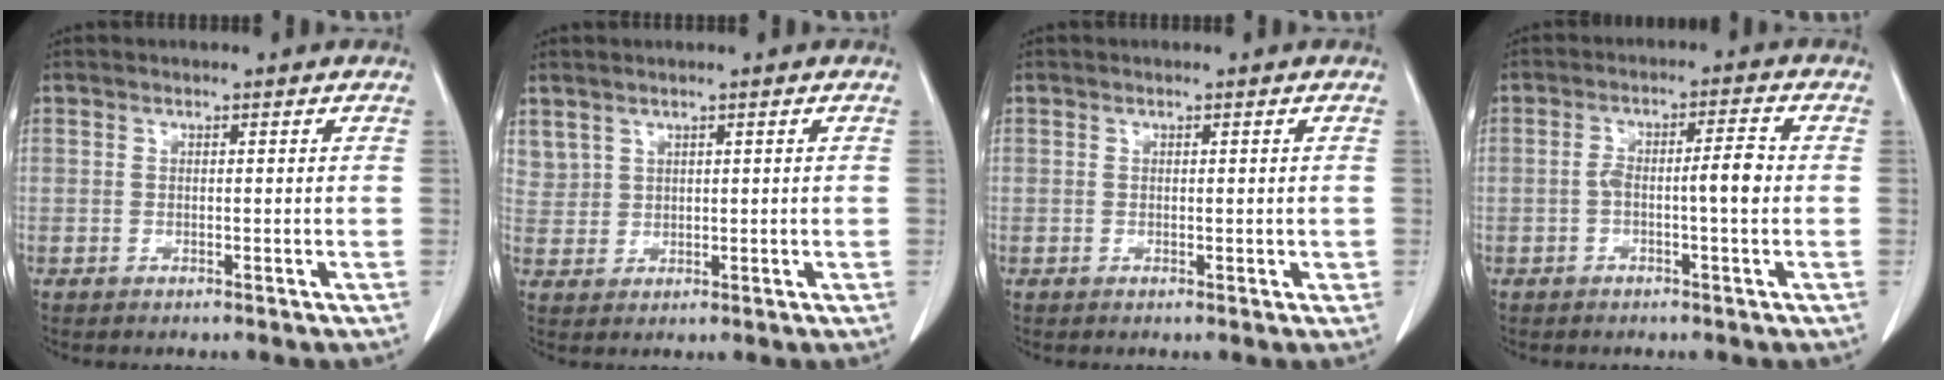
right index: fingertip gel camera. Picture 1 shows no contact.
{"total": 2.5, "force": [1.9, 1.7, 0.2], "torque": [0.003, 0.004, 0.041]}
{"total": 1.0, "force": [0.0, 0.6, 0.8], "torque": [-0.007, 0.000, 0.001]}
{"total": 4.9, "force": [-0.8, 0.6, 4.7], "torque": [-0.082, 0.018, -0.010]}